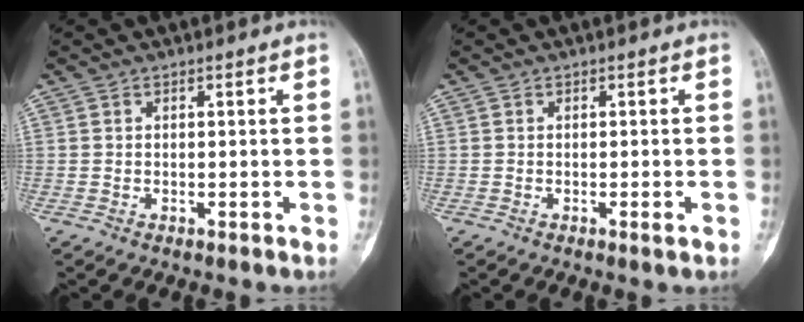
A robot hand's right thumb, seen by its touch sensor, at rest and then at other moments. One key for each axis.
{"total": 1.2, "fx": -0.5, "fy": 0.1, "fz": 1.1, "tx": -0.016, "ty": -0.003, "tz": -0.006}